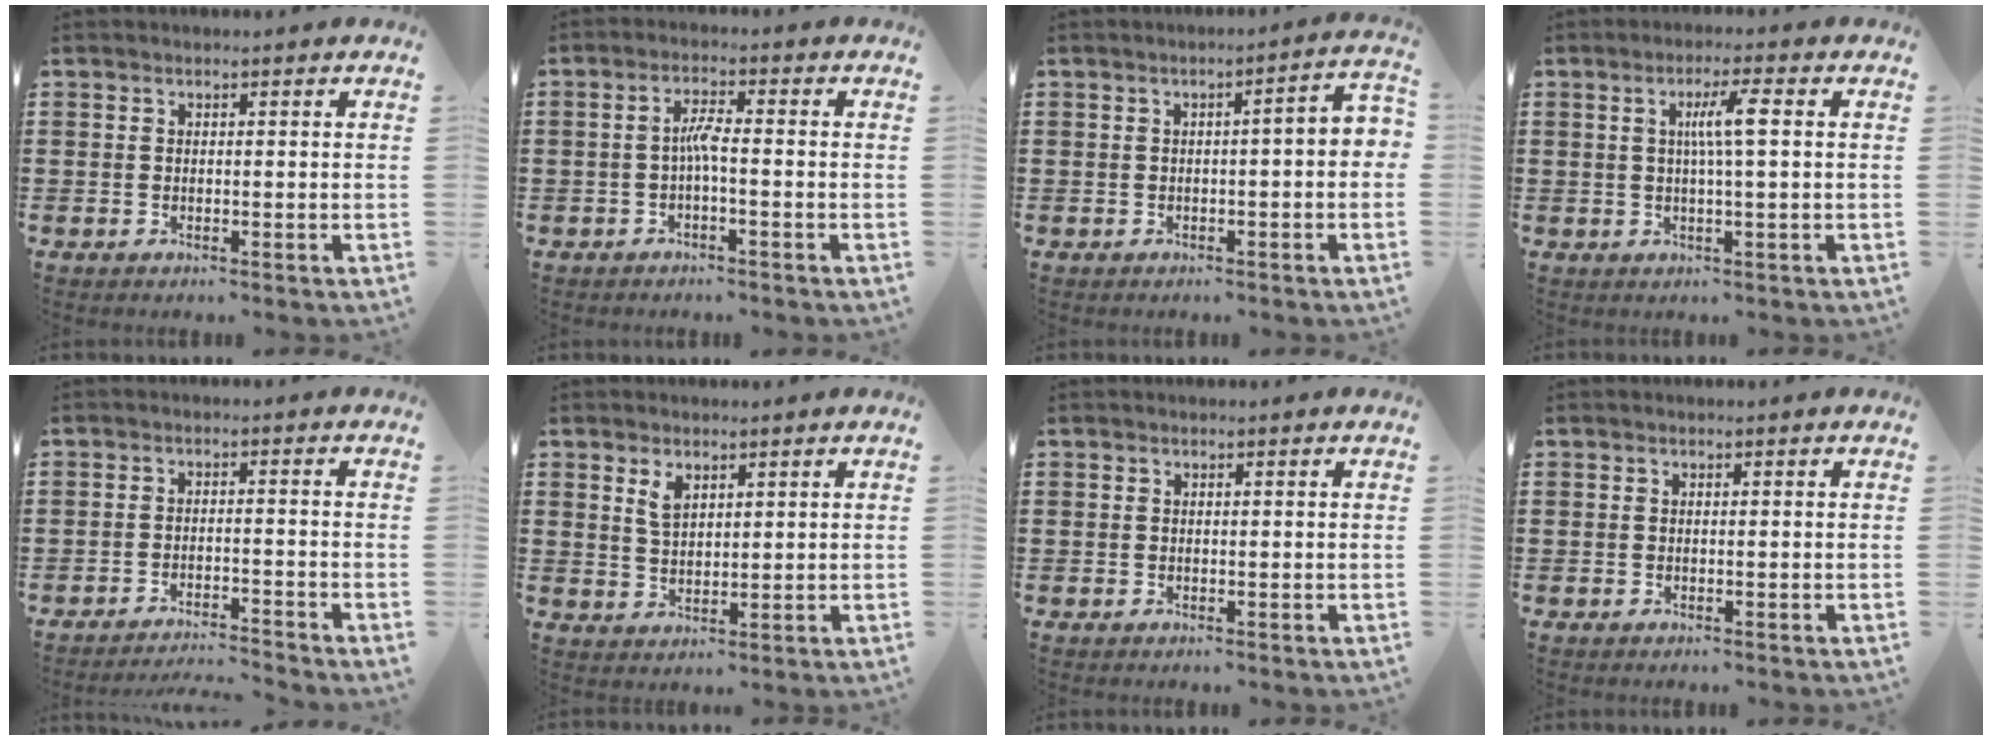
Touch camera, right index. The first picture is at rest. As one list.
[{"total": 3.0, "force": [-0.8, 0.4, 2.8], "torque": [-0.056, 0.002, -0.017]}, {"total": 2.9, "force": [-0.6, 0.4, 2.8], "torque": [-0.047, 0.001, -0.014]}, {"total": 4.8, "force": [0.7, 0.2, 4.8], "torque": [-0.091, 0.002, 0.006]}, {"total": 2.7, "force": [-2.7, -0.3, 0.3], "torque": [-0.011, -0.001, -0.058]}, {"total": 3.2, "force": [1.9, 1.6, 2.0], "torque": [-0.045, 0.004, 0.035]}, {"total": 0.0}, {"total": 0.0}]